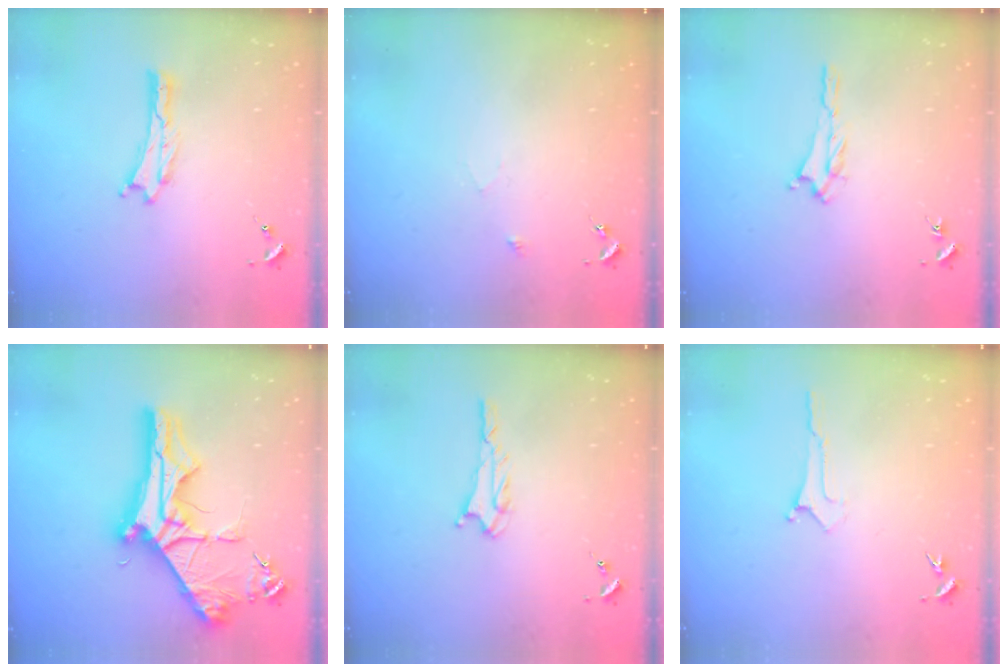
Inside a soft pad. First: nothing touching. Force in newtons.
{"total": 2.5, "press": 2.5, "slide": 0.2}
{"total": 1.2, "press": 1.1, "slide": 0.5}
{"total": 10.7, "press": 10.6, "slide": 1.2}
{"total": 1.6, "press": 1.6, "slide": 0.1}
{"total": 0.0}